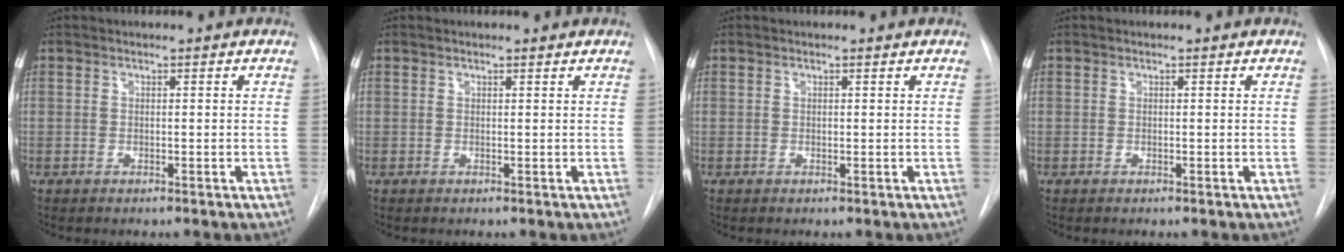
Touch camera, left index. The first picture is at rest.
{"total": 1.1, "force": [1.0, 0.1, 0.1], "torque": [-0.010, 0.002, 0.012]}
{"total": 0.0}
{"total": 0.0}